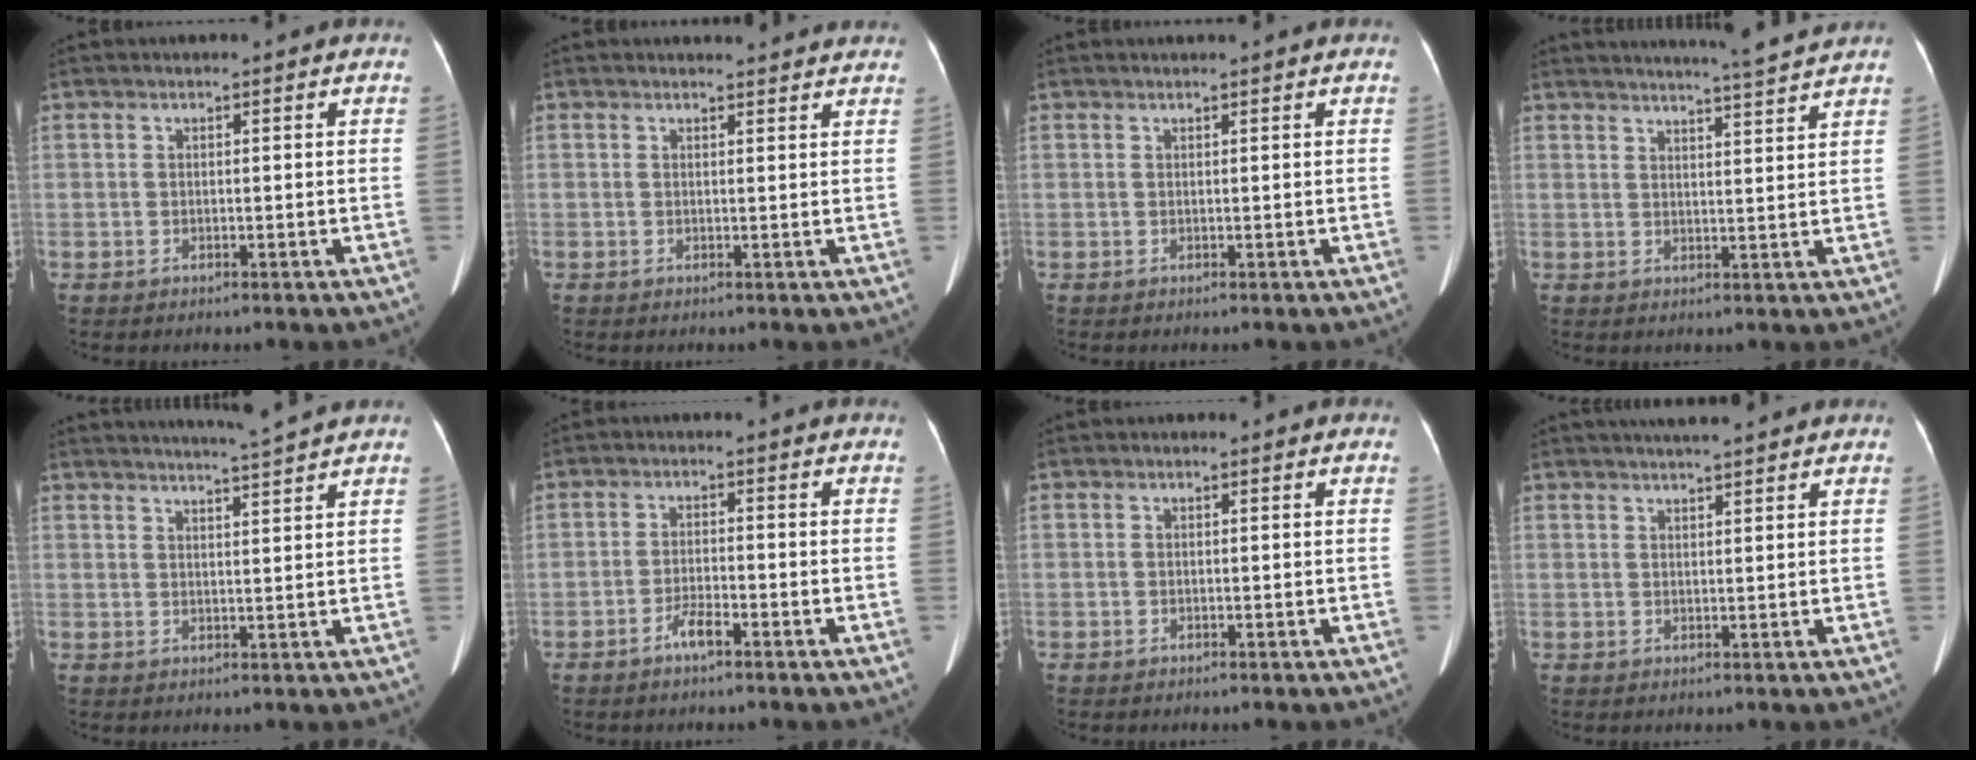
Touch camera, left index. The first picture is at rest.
{"total": 3.5, "force": [3.3, 1.0, 0.4], "torque": [-0.005, 0.018, 0.028]}
{"total": 1.5, "force": [1.3, -0.1, 0.6], "torque": [-0.006, 0.018, 0.024]}
{"total": 8.6, "force": [8.1, -1.5, 2.7], "torque": [-0.045, -0.004, 0.103]}
{"total": 5.6, "force": [5.0, -1.6, 1.7], "torque": [-0.030, -0.001, 0.071]}
{"total": 3.0, "force": [-2.2, 0.5, 1.9], "torque": [-0.039, -0.001, -0.041]}
{"total": 0.8, "force": [-0.6, 0.5, 0.0], "torque": [-0.002, 0.003, -0.012]}
{"total": 6.3, "force": [5.4, 0.7, 3.1], "torque": [-0.045, 0.025, 0.077]}